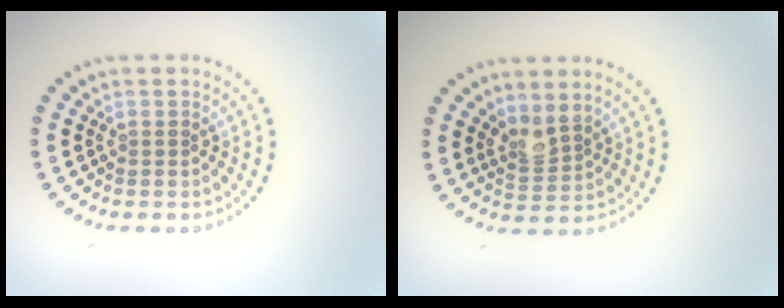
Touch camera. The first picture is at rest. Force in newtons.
{"total": 2.1, "press": 1.6, "slide": 1.4}